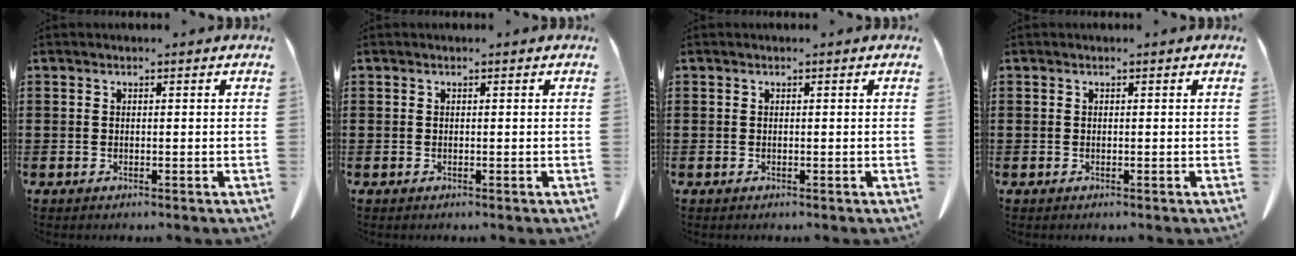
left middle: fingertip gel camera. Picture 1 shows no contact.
{"total": 0.0}
{"total": 0.0}
{"total": 0.0}